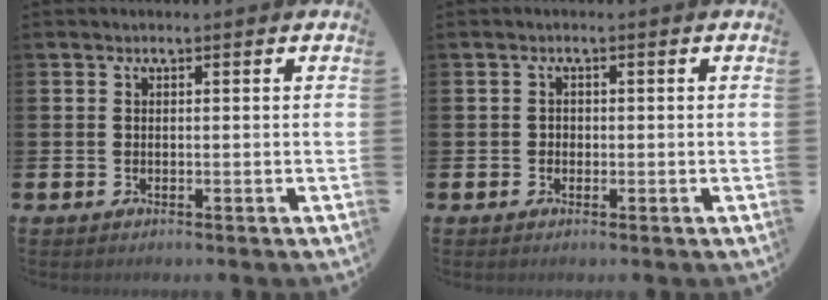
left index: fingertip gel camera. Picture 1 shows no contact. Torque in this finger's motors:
{"motor_torque": [0.03, 0.03, 0.00, -0.01]}